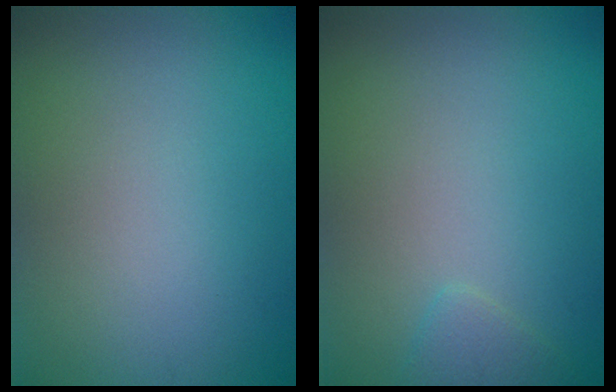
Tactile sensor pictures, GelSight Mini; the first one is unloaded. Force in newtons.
{"total": 1.1, "press": 1.1, "slide": 0.1}